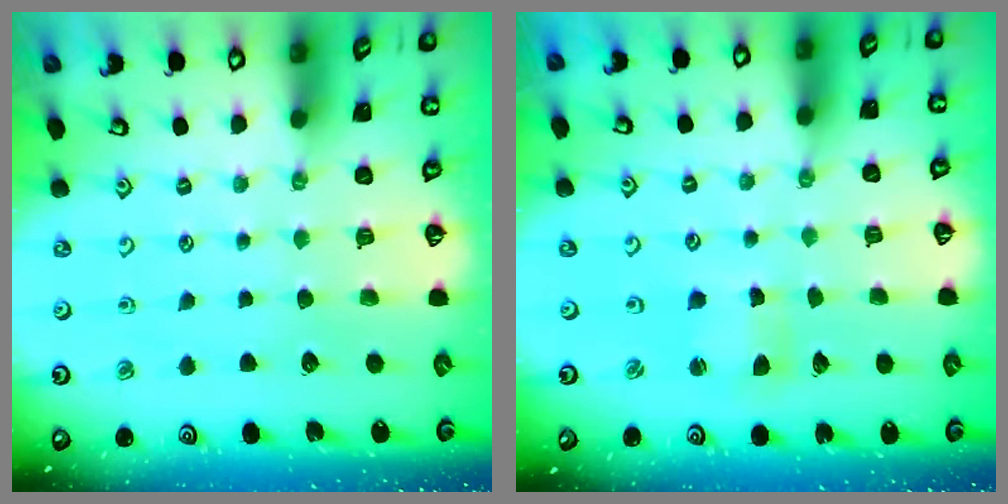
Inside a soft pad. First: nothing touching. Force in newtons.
{"total": 3.3, "press": 3.2, "slide": 0.3}